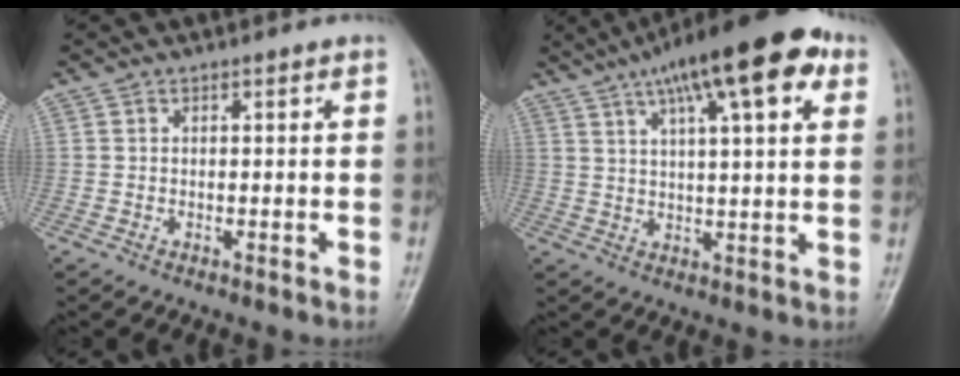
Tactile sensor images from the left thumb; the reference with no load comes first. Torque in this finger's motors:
{"motor_torque": [1.02, 0.59, 1.66, -1.10, 0.38]}